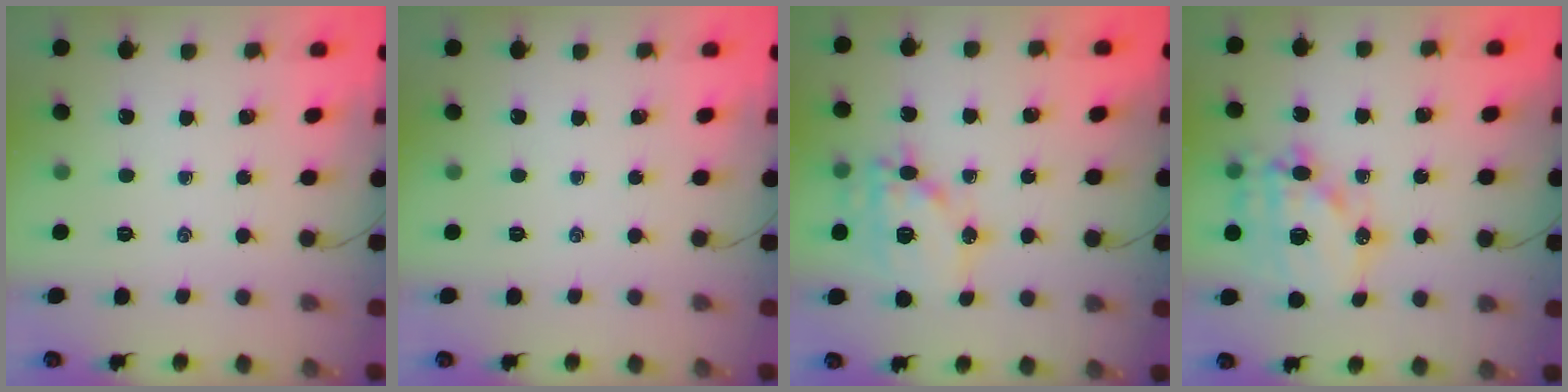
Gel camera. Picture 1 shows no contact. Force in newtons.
{"total": 0.0}
{"total": 15.3, "press": 15.2, "slide": 2.2}
{"total": 15.4, "press": 15.1, "slide": 3.2}